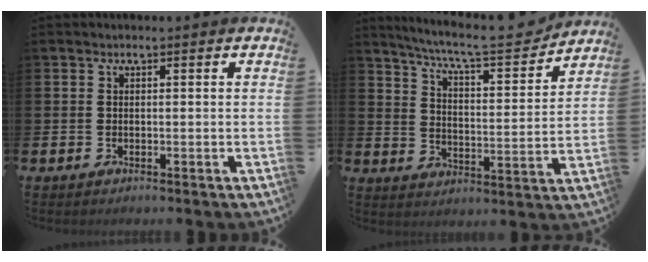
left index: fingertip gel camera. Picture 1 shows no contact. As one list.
[{"total": 8.2, "force": [7.5, 0.9, 3.3], "torque": [-0.086, -0.053, 0.126]}]